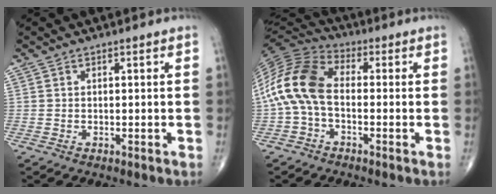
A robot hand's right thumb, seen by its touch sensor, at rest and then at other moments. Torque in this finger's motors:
{"motor_torque": [1.25, 1.76, 1.78, -0.17, 0.61]}